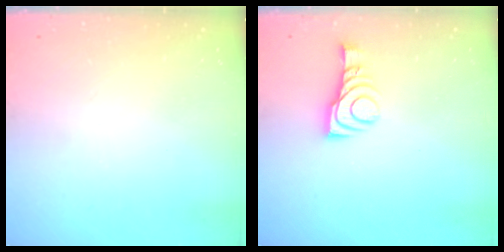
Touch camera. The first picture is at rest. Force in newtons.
{"total": 9.1, "press": 9.1, "slide": 0.4}